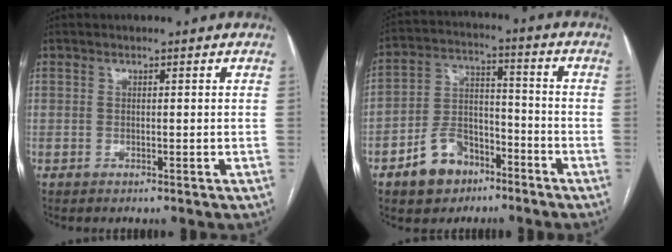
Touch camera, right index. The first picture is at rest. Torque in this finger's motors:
{"motor_torque": [-0.22, -0.33, -0.77, -0.21]}